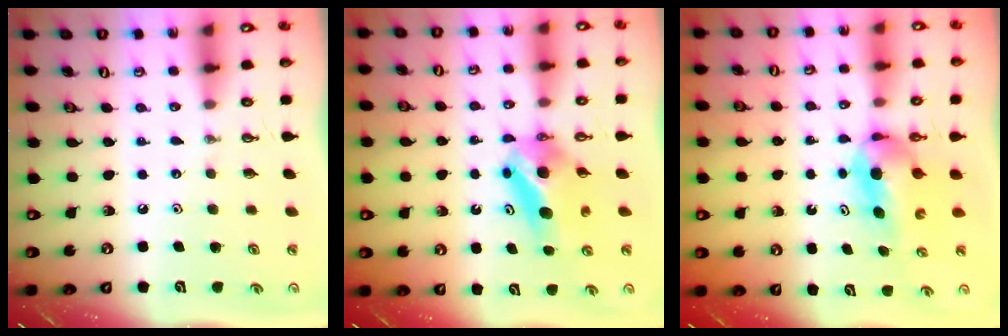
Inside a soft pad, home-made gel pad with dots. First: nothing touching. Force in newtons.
{"total": 6.5, "press": 6.2, "slide": 1.9}
{"total": 5.9, "press": 4.5, "slide": 3.8}